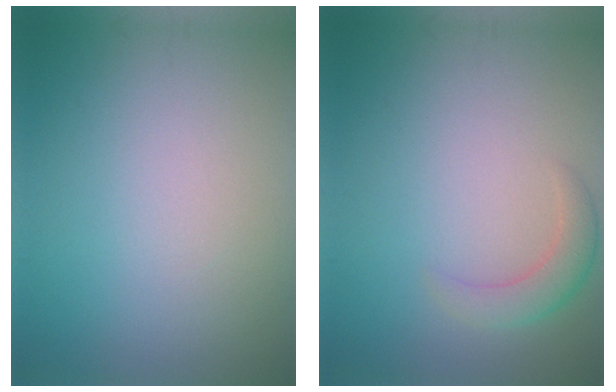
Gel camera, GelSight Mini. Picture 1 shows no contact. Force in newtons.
{"total": 2.4, "press": 2.4, "slide": 0.2}